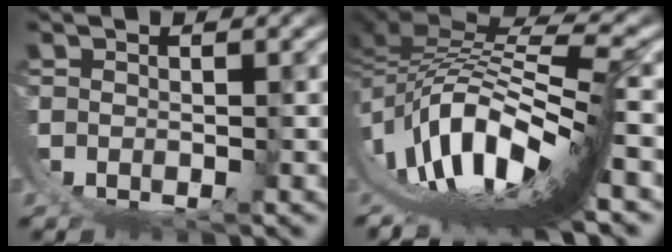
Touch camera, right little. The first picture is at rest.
{"total": 15.8, "force": [-0.9, 8.7, 13.2], "torque": [-0.239, -0.006, -0.001]}